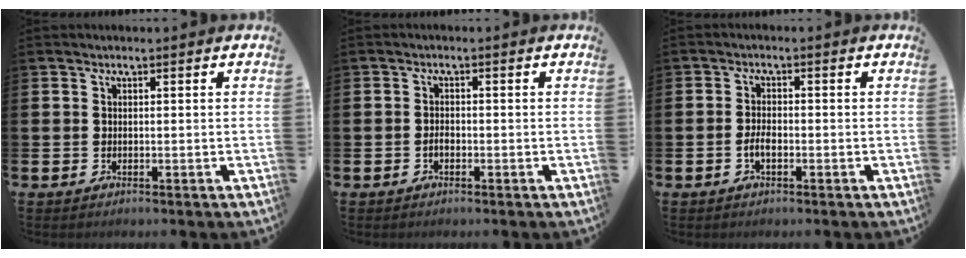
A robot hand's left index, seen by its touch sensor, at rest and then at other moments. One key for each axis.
{"total": 1.2, "fx": -0.5, "fy": 0.7, "fz": 0.8, "tx": -0.014, "ty": 0.001, "tz": -0.011}
{"total": 2.2, "fx": -0.7, "fy": 1.0, "fz": 1.8, "tx": -0.033, "ty": 0.001, "tz": -0.014}